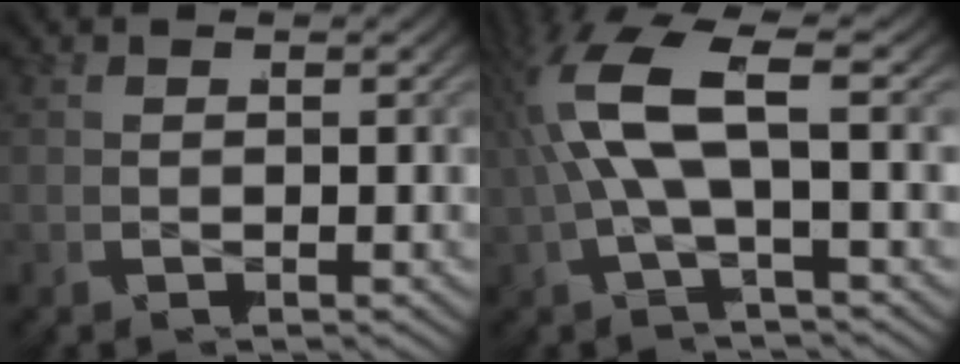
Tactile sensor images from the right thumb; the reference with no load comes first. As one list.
[{"total": 7.0, "force": [0.0, 2.3, 6.6], "torque": [-0.157, 0.011, -0.003]}]